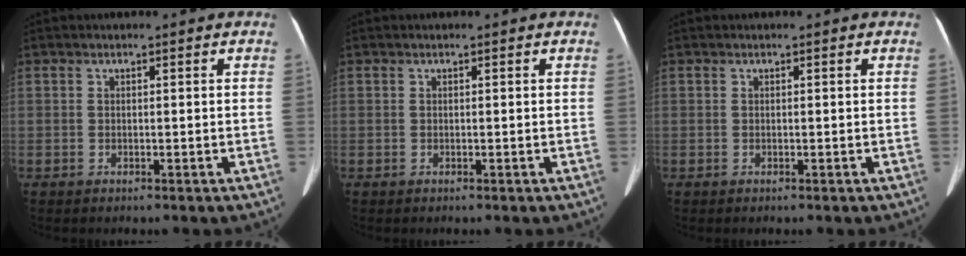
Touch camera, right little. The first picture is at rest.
{"total": 0.0}
{"total": 0.0}